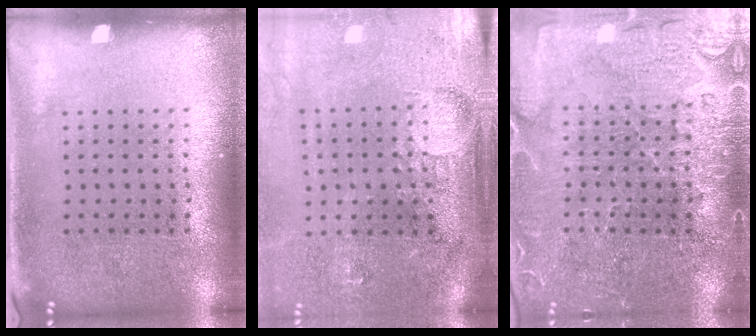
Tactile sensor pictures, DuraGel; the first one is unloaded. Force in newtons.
{"total": 4.5, "press": 3.8, "slide": 2.4}
{"total": 3.7, "press": 3.5, "slide": 1.1}